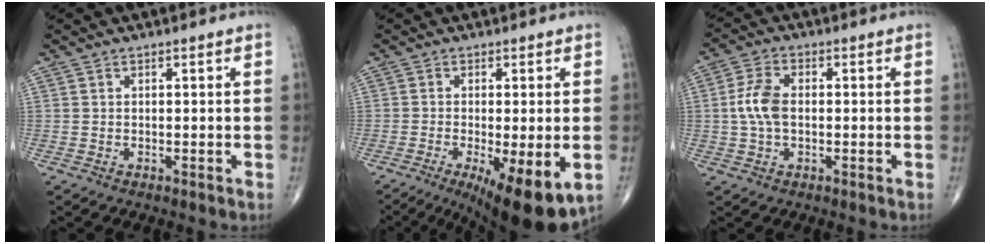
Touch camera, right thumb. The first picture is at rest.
{"total": 13.4, "force": [-4.9, 3.8, 11.8], "torque": [-0.159, -0.018, -0.066]}
{"total": 6.3, "force": [0.0, 3.7, 5.1], "torque": [-0.114, 0.012, -0.005]}